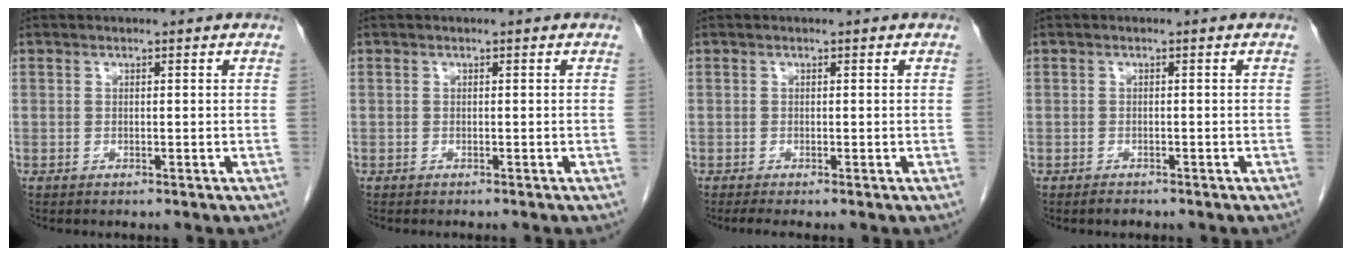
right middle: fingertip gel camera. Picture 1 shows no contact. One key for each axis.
{"total": 0.8, "fx": -0.7, "fy": -0.1, "fz": 0.4, "tx": 0.000, "ty": 0.001, "tz": -0.008}
{"total": 1.1, "fx": -0.8, "fy": -0.1, "fz": 0.7, "tx": -0.018, "ty": -0.005, "tz": -0.016}
{"total": 1.0, "fx": -0.8, "fy": 0.3, "fz": 0.3, "tx": -0.009, "ty": -0.002, "tz": -0.011}